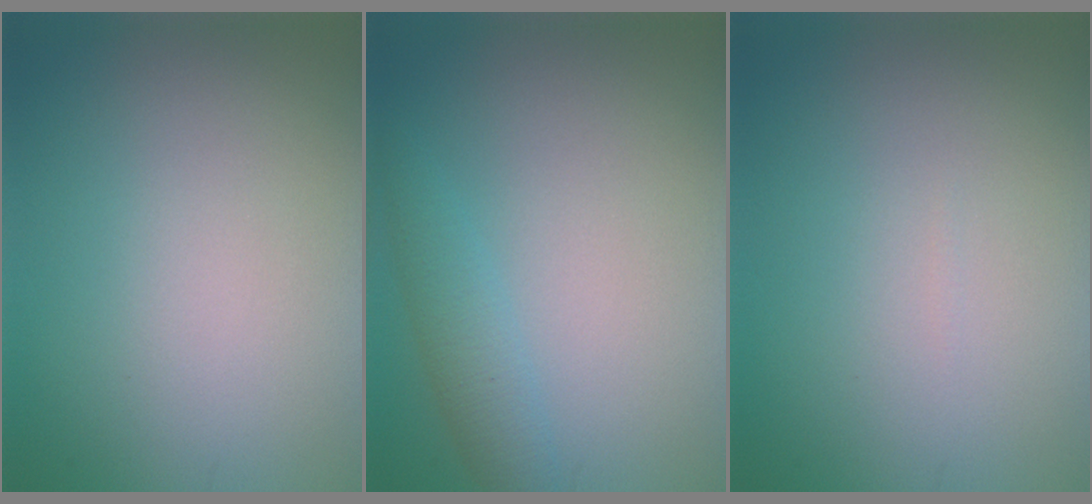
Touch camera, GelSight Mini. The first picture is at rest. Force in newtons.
{"total": 2.2, "press": 2.2, "slide": 0.2}
{"total": 0.0}